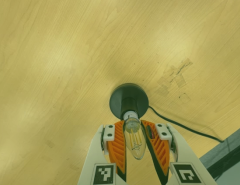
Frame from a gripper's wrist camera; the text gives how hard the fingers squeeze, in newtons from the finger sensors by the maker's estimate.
{"total": 17.0, "left": 19.9, "right": 14.1}